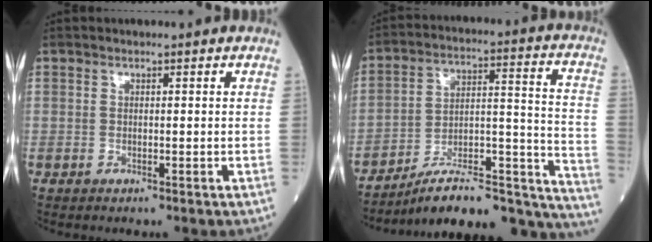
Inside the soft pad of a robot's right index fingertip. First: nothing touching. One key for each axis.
{"total": 23.1, "fx": -20.3, "fy": 4.1, "fz": 10.3, "tx": -0.076, "ty": 0.052, "tz": -0.295}